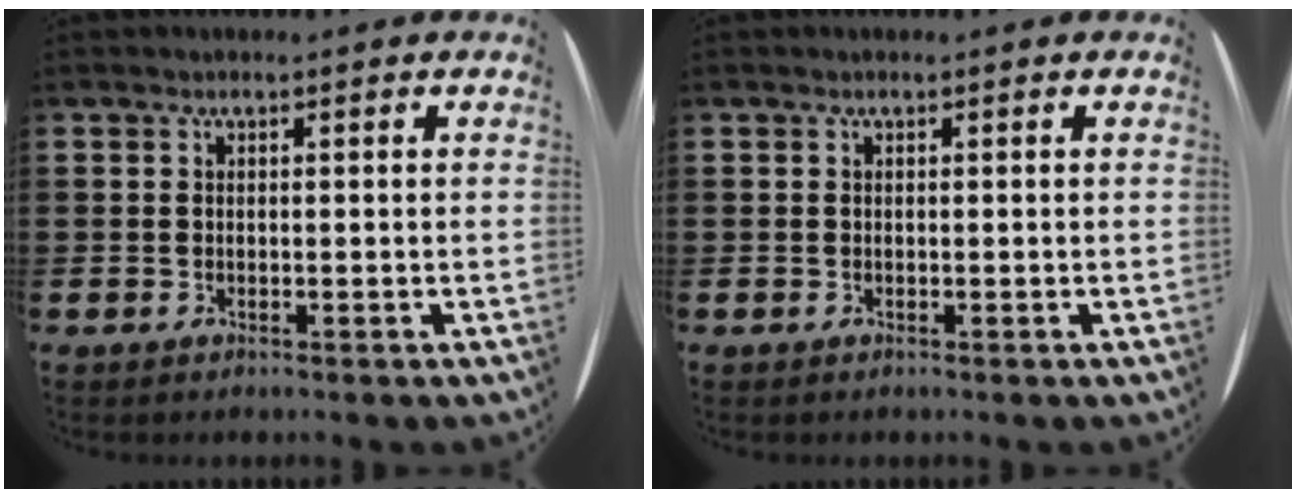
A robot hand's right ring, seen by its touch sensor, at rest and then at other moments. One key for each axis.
{"total": 0.0}